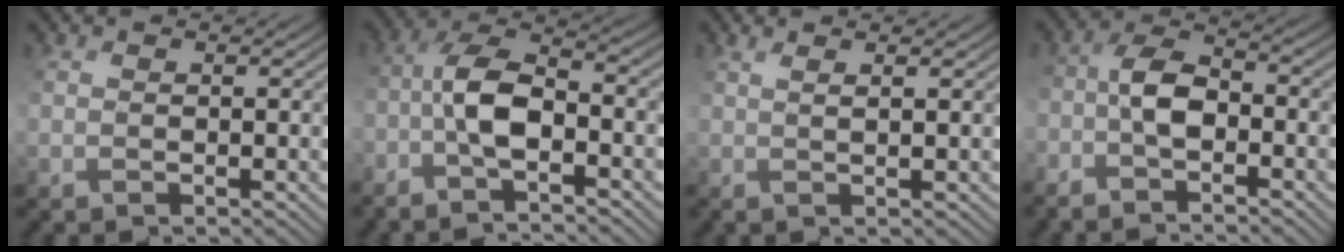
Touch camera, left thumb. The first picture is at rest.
{"total": 6.8, "force": [-2.8, 2.4, 5.7], "torque": [-0.111, 0.011, -0.070]}
{"total": 2.3, "force": [1.1, 0.5, 2.0], "torque": [-0.031, 0.004, 0.005]}
{"total": 5.3, "force": [-2.7, 2.3, 4.0], "torque": [-0.079, 0.007, -0.067]}